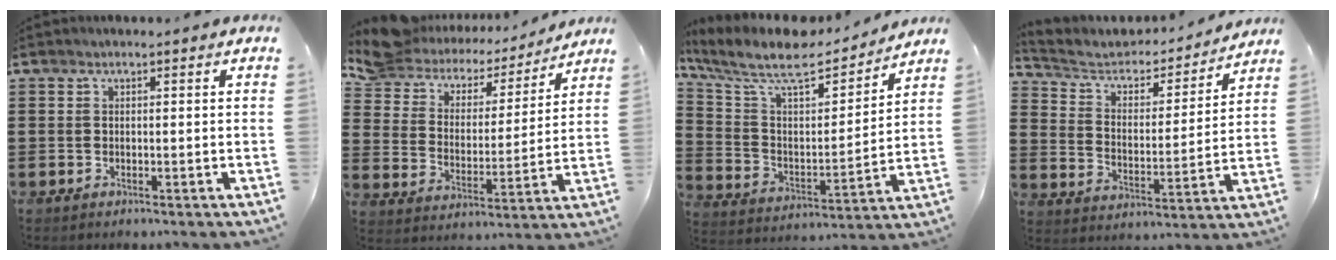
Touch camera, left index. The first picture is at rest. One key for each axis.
{"total": 7.2, "fx": 6.5, "fy": 2.6, "fz": 1.4, "tx": -0.068, "ty": -0.040, "tz": 0.113}
{"total": 11.1, "fx": 9.1, "fy": 2.7, "fz": 5.7, "tx": -0.149, "ty": -0.053, "tz": 0.155}
{"total": 5.2, "fx": 4.5, "fy": 2.1, "fz": 1.5, "tx": -0.057, "ty": -0.031, "tz": 0.072}